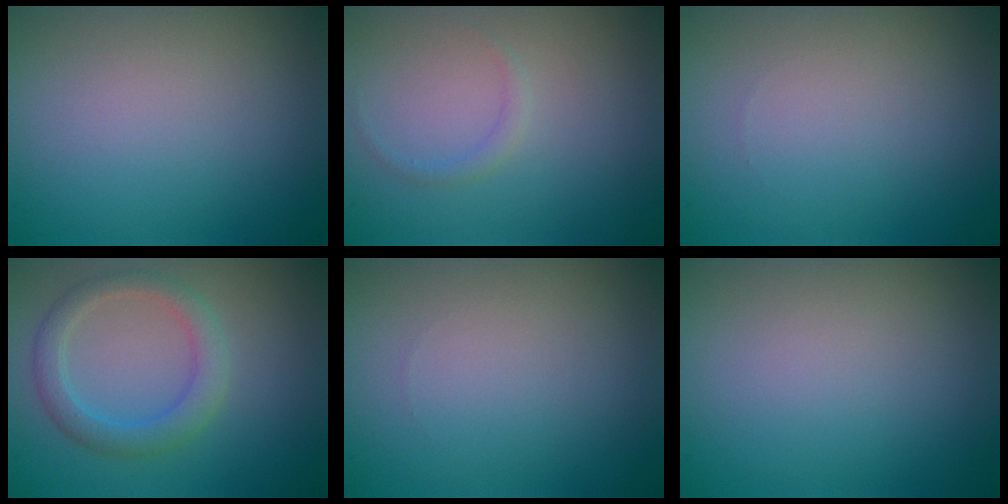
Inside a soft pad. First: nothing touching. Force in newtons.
{"total": 0.8, "press": 0.8, "slide": 0.2}
{"total": 0.0}
{"total": 2.9, "press": 2.9, "slide": 0.4}
{"total": 0.0}
{"total": 0.0}